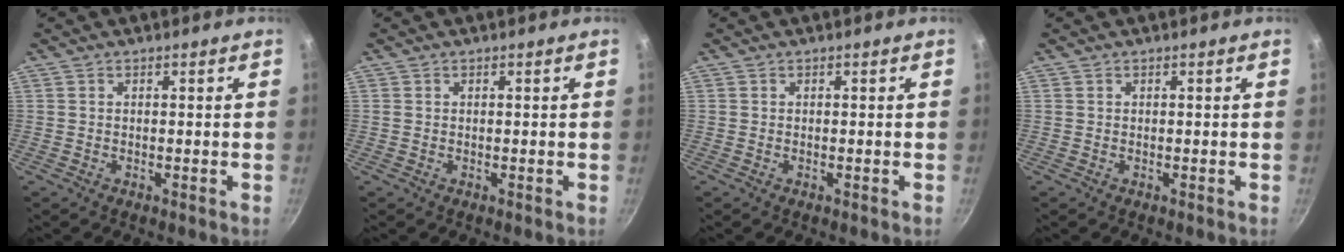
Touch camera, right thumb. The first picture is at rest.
{"total": 0.0}
{"total": 0.0}
{"total": 0.0}